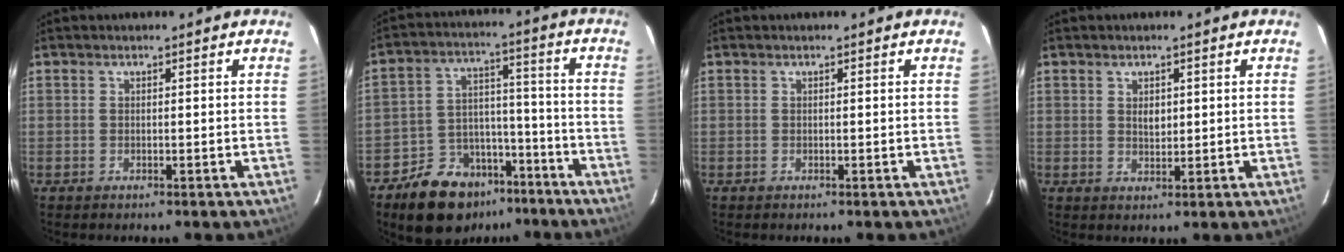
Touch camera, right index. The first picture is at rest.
{"total": 14.5, "force": [-10.1, 9.0, 5.4], "torque": [-0.118, 0.039, -0.142]}
{"total": 0.0}
{"total": 2.3, "force": [0.6, 1.6, 1.5], "torque": [-0.022, 0.001, 0.012]}